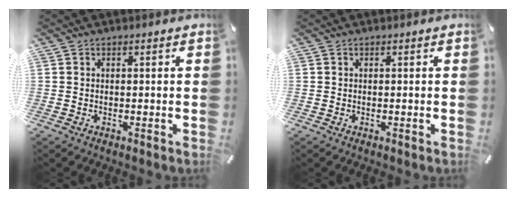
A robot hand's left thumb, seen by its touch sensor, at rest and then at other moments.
{"total": 0.0}